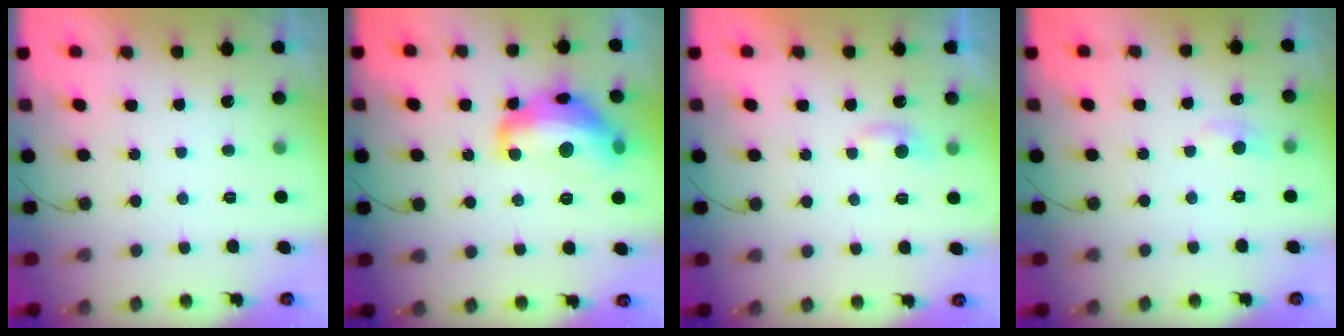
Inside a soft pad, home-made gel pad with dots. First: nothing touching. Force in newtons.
{"total": 15.3, "press": 15.3, "slide": 1.1}
{"total": 4.5, "press": 4.5, "slide": 0.6}
{"total": 6.2, "press": 6.2, "slide": 0.8}